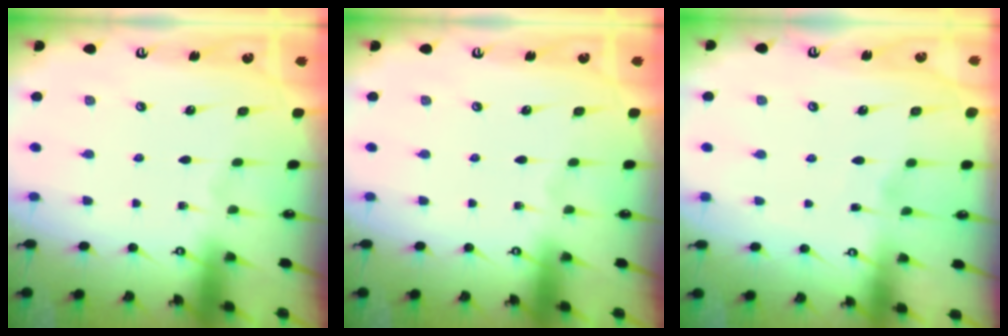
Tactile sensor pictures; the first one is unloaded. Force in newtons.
{"total": 0.0}
{"total": 1.8, "press": 1.8, "slide": 0.3}